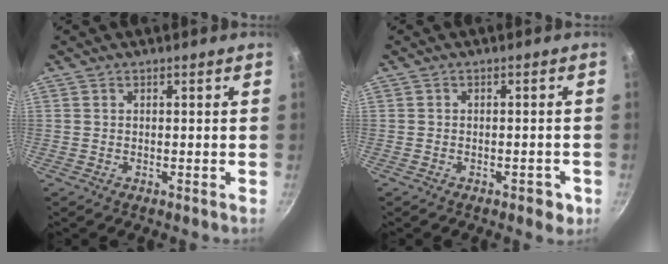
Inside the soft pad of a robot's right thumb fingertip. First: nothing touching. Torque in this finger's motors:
{"motor_torque": [0.06, -0.23, -0.17, 0.07, -0.01]}